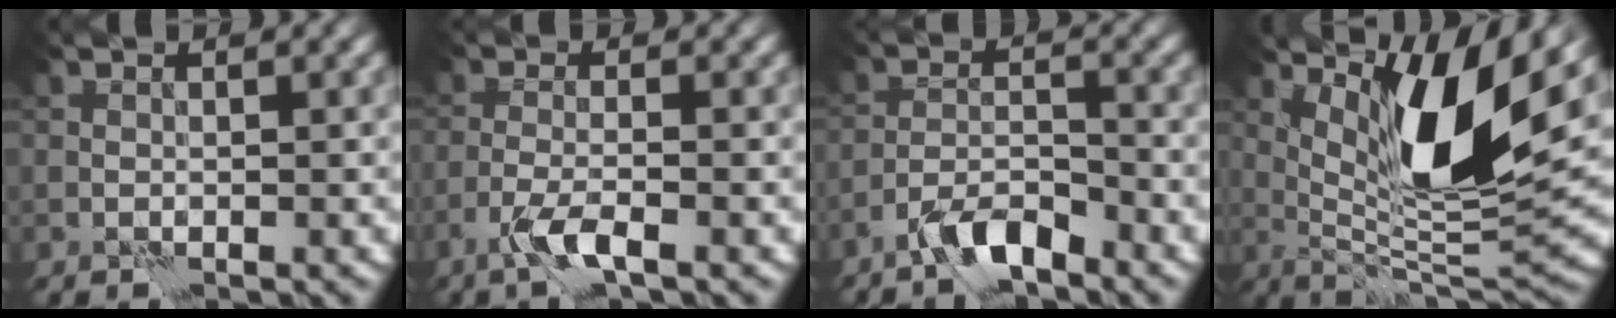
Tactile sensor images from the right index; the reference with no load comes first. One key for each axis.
{"total": 2.8, "fx": -1.9, "fy": 0.2, "fz": 2.1, "tx": -0.050, "ty": 0.003, "tz": -0.044}
{"total": 3.9, "fx": -3.2, "fy": 0.7, "fz": 2.1, "tx": -0.040, "ty": 0.007, "tz": -0.068}
{"total": 10.0, "fx": 4.0, "fy": 2.4, "fz": 8.9, "tx": -0.146, "ty": -0.018, "tz": 0.078}